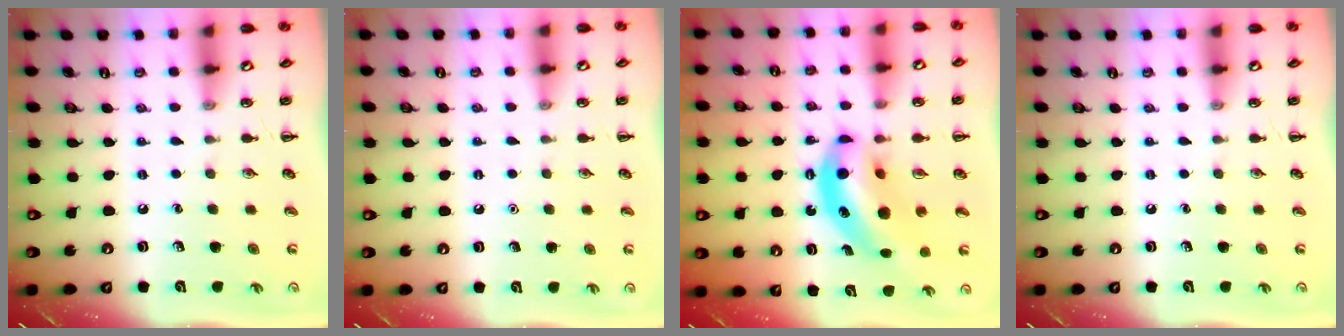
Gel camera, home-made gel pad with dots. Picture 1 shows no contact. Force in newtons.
{"total": 1.6, "press": 1.6, "slide": 0.1}
{"total": 12.4, "press": 12.0, "slide": 3.2}
{"total": 0.0}